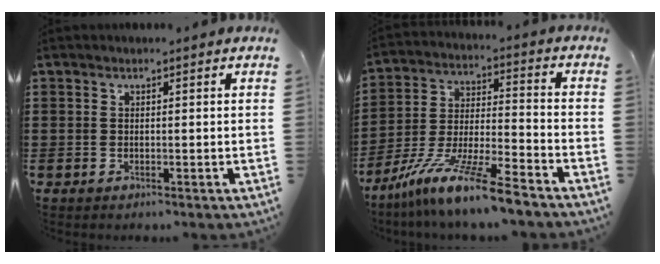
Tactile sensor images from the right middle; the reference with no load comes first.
{"total": 11.8, "force": [-9.8, -0.1, 6.6], "torque": [-0.138, 0.006, -0.195]}